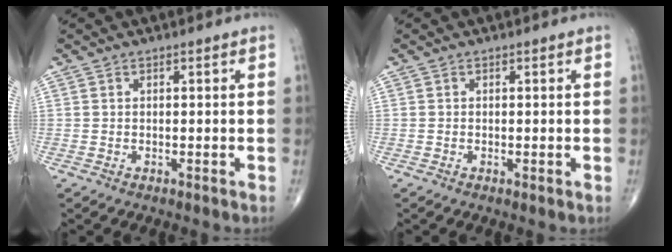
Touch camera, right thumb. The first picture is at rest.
{"total": 0.5, "force": [-0.1, 0.1, 0.5], "torque": [-0.009, -0.002, -0.003]}